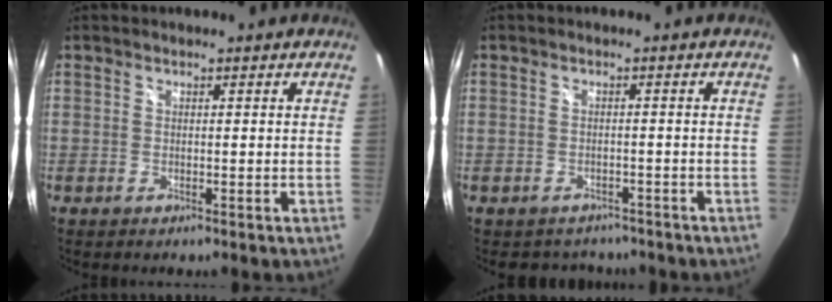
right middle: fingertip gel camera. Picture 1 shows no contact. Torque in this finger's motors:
{"motor_torque": [0.44, -0.62, 0.01, 0.00]}